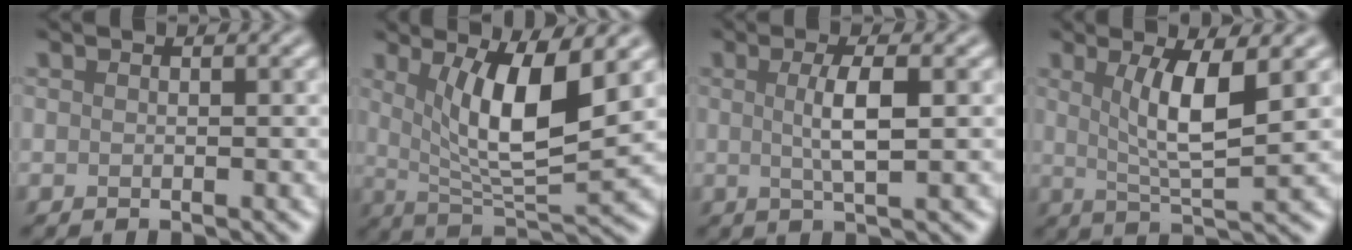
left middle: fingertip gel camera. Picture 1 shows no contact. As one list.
[{"total": 7.6, "force": [2.1, 2.1, 7.0], "torque": [-0.122, -0.016, 0.043]}, {"total": 3.4, "force": [0.3, 0.7, 3.3], "torque": [-0.062, 0.002, 0.005]}, {"total": 5.4, "force": [1.4, 1.2, 5.1], "torque": [-0.094, -0.008, 0.030]}]